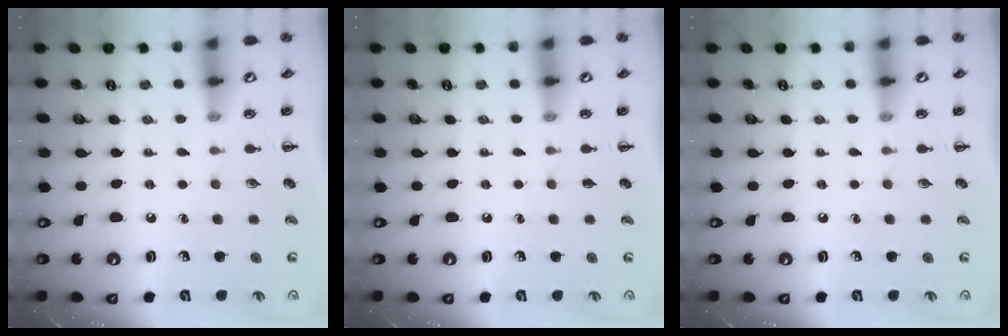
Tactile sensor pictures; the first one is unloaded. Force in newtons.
{"total": 0.0}
{"total": 0.0}